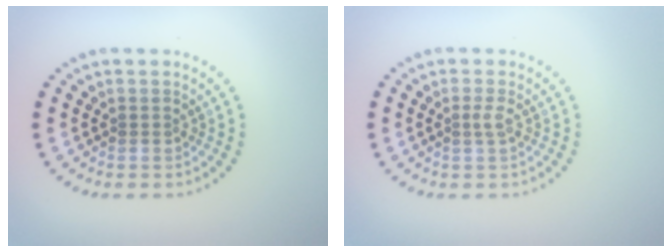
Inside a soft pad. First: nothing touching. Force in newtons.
{"total": 0.9, "press": 0.8, "slide": 0.5}